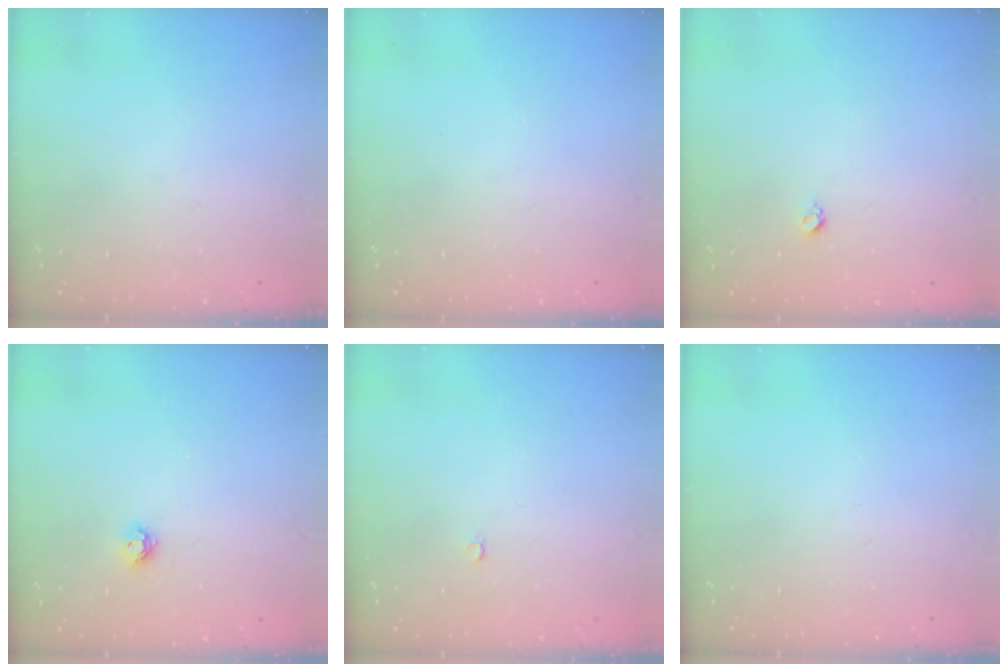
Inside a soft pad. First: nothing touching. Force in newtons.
{"total": 0.0}
{"total": 3.0, "press": 2.9, "slide": 0.4}
{"total": 4.3, "press": 4.3, "slide": 0.6}
{"total": 2.1, "press": 2.1, "slide": 0.2}
{"total": 0.0}